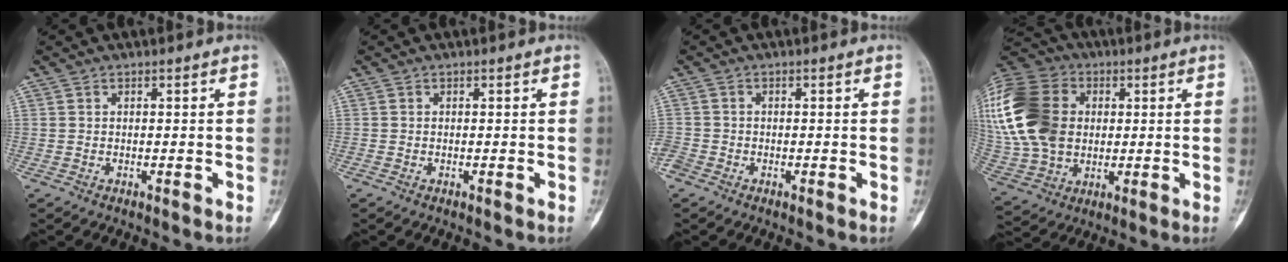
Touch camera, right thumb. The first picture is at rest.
{"total": 0.0}
{"total": 2.7, "force": [-1.6, 1.9, 1.1], "torque": [-0.030, 0.002, -0.034]}
{"total": 27.5, "force": [4.4, 20.8, 17.5], "torque": [-0.409, 0.038, 0.094]}